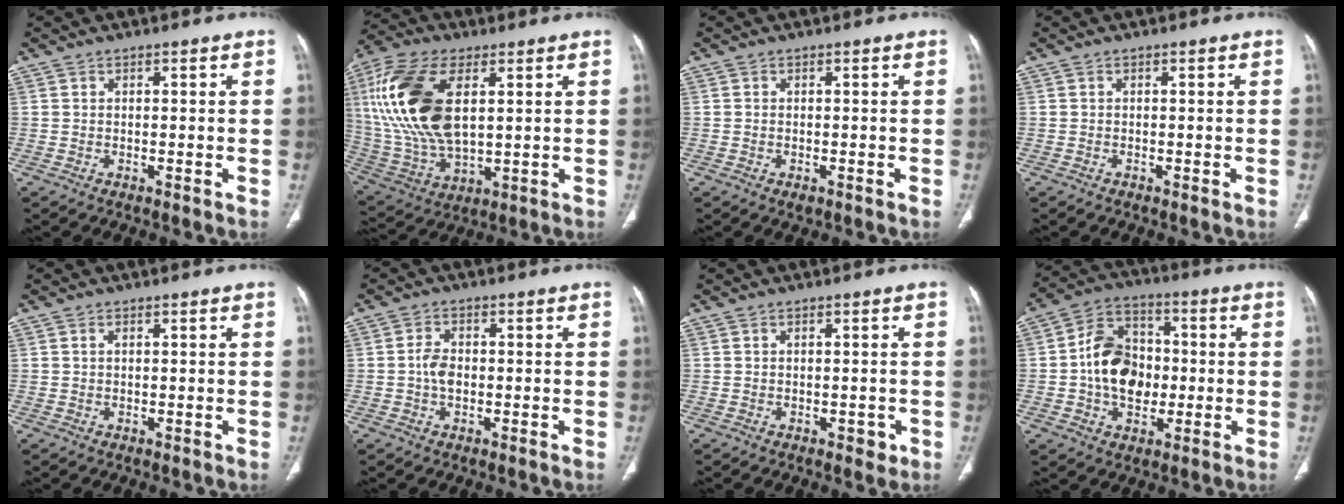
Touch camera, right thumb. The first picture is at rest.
{"total": 21.3, "force": [4.9, 11.0, 17.6], "torque": [-0.375, -0.011, 0.095]}
{"total": 1.0, "force": [-0.5, 0.5, 0.7], "torque": [-0.013, 0.001, -0.004]}
{"total": 0.0}
{"total": 0.6, "force": [0.3, 0.4, 0.4], "torque": [-0.010, 0.004, 0.006]}
{"total": 3.6, "force": [-0.4, 2.3, 2.6], "torque": [-0.049, 0.008, -0.011]}
{"total": 1.8, "force": [-0.7, 1.1, 1.2], "torque": [-0.007, 0.001, -0.005]}
{"total": 13.5, "force": [-0.8, 10.1, 8.9], "torque": [-0.122, 0.026, -0.019]}